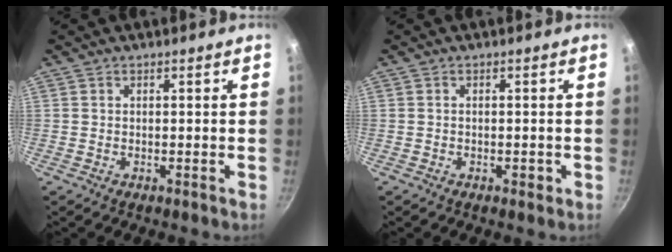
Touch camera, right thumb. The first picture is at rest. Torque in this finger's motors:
{"motor_torque": [-0.11, 0.01, -0.10, -0.07, 0.01]}